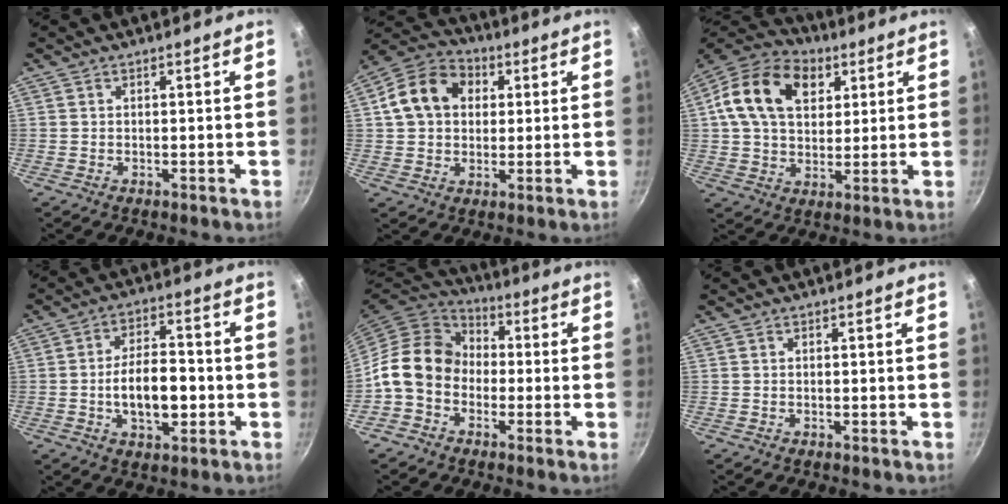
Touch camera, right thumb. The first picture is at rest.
{"total": 12.7, "force": [2.8, 10.0, 7.2], "torque": [-0.103, 0.019, 0.030]}
{"total": 18.0, "force": [6.1, 12.5, 11.5], "torque": [-0.182, 0.005, 0.094]}
{"total": 10.8, "force": [-2.0, 5.7, 9.0], "torque": [-0.133, 0.020, -0.032]}
{"total": 12.8, "force": [-1.8, 10.5, 7.1], "torque": [-0.089, 0.036, -0.055]}
{"total": 0.0}